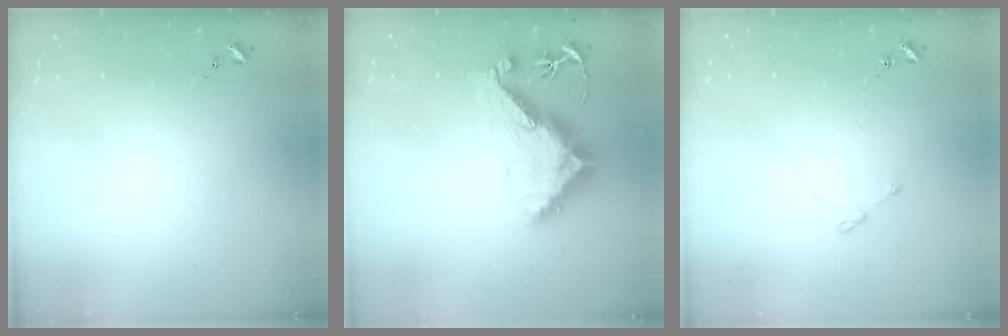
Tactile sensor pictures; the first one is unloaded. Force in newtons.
{"total": 14.3, "press": 14.3, "slide": 0.8}
{"total": 3.7, "press": 3.6, "slide": 0.5}